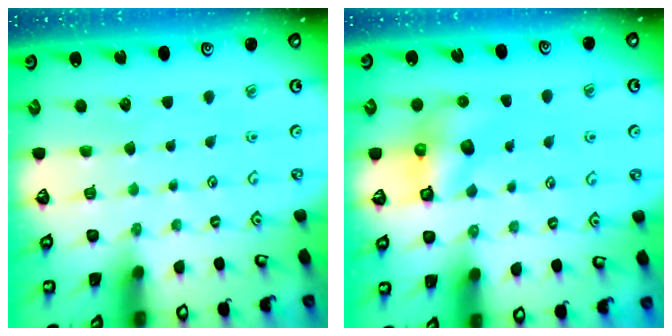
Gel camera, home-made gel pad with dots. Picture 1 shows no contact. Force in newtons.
{"total": 8.7, "press": 8.7, "slide": 0.2}